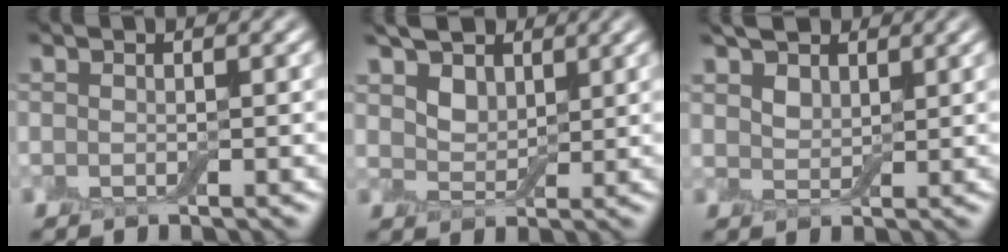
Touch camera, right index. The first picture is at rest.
{"total": 4.2, "force": [2.6, 2.7, 2.0], "torque": [-0.053, -0.006, 0.043]}
{"total": 3.6, "force": [2.4, 2.1, 1.6], "torque": [-0.043, 0.001, 0.040]}